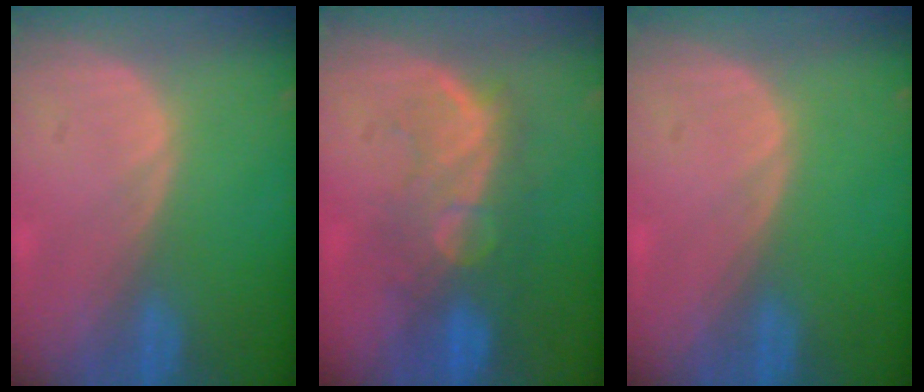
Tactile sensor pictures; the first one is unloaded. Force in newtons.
{"total": 9.2, "press": 8.3, "slide": 4.0}
{"total": 0.0}